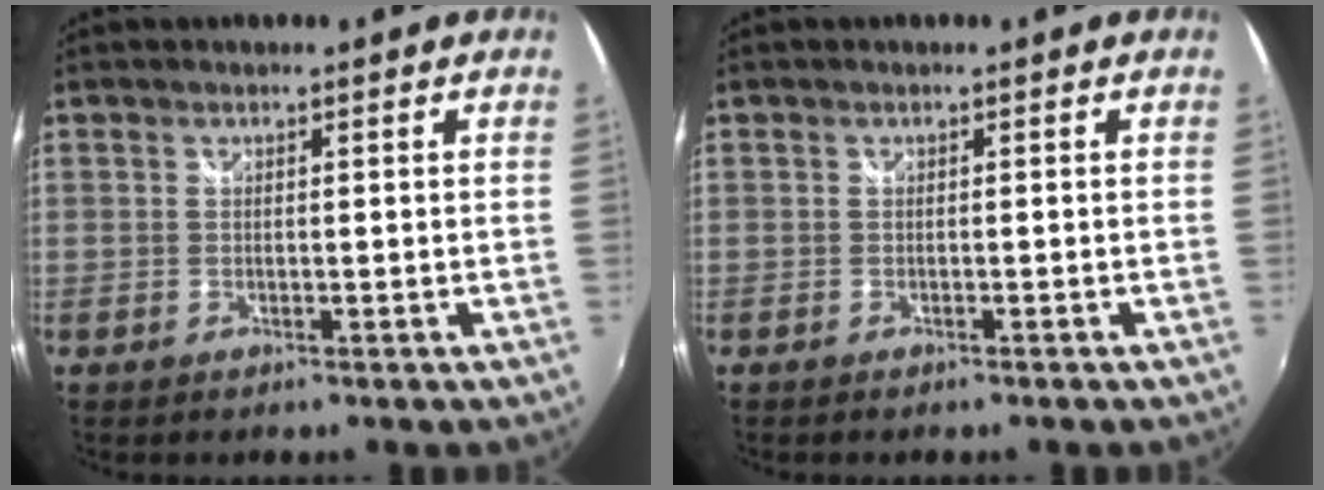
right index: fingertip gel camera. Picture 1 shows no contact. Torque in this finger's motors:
{"motor_torque": [-0.09, -0.15, 0.05, 0.00]}